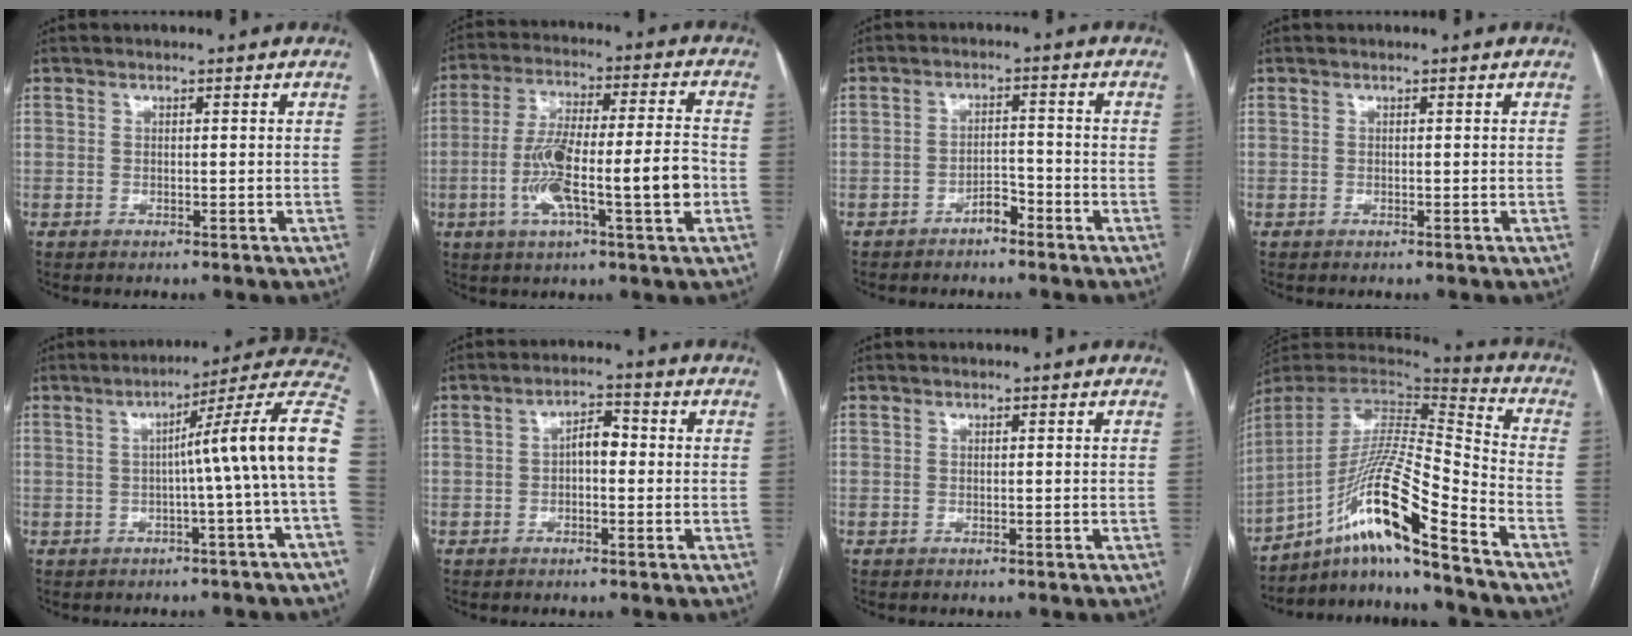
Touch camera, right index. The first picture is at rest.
{"total": 14.8, "force": [-3.5, 1.6, 14.3], "torque": [-0.255, 0.012, -0.059]}
{"total": 2.9, "force": [-2.2, 1.2, 1.4], "torque": [-0.018, 0.006, -0.039]}
{"total": 0.0}
{"total": 13.1, "force": [-0.5, -2.2, 12.9], "torque": [-0.156, 0.029, -0.015]}
{"total": 3.6, "force": [-0.2, 1.6, 3.2], "torque": [-0.050, 0.018, -0.005]}
{"total": 0.0}
{"total": 17.9, "force": [-11.7, -0.2, 13.5], "torque": [-0.270, 0.002, -0.214]}